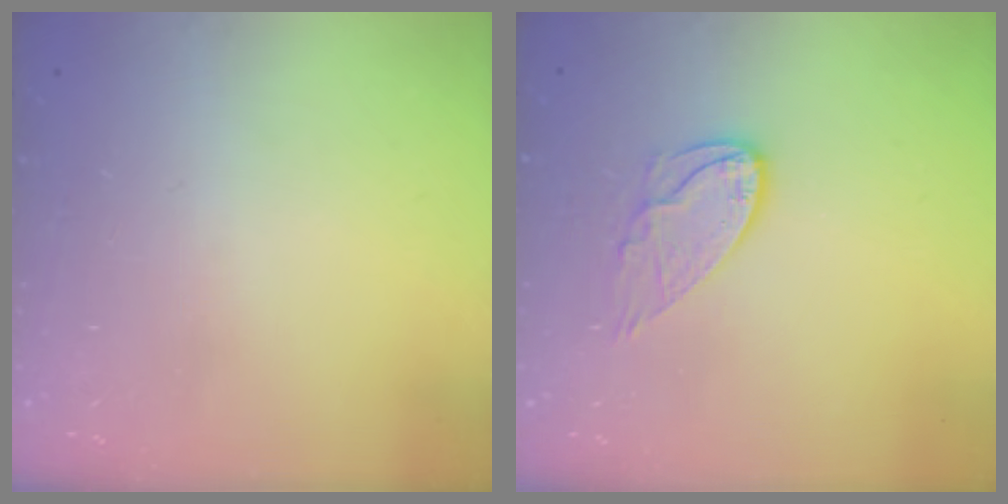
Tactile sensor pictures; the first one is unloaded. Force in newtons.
{"total": 8.5, "press": 8.5, "slide": 0.5}